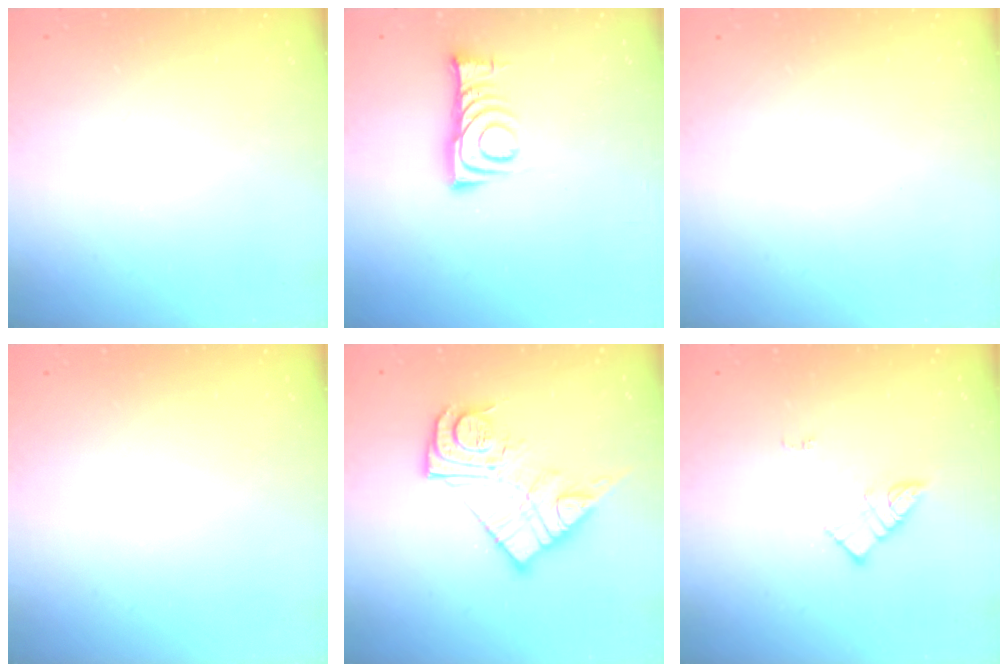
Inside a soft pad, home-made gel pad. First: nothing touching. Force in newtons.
{"total": 8.9, "press": 8.9, "slide": 0.1}
{"total": 1.6, "press": 1.6, "slide": 0.1}
{"total": 0.0}
{"total": 17.5, "press": 17.5, "slide": 1.3}
{"total": 5.9, "press": 5.9, "slide": 0.4}